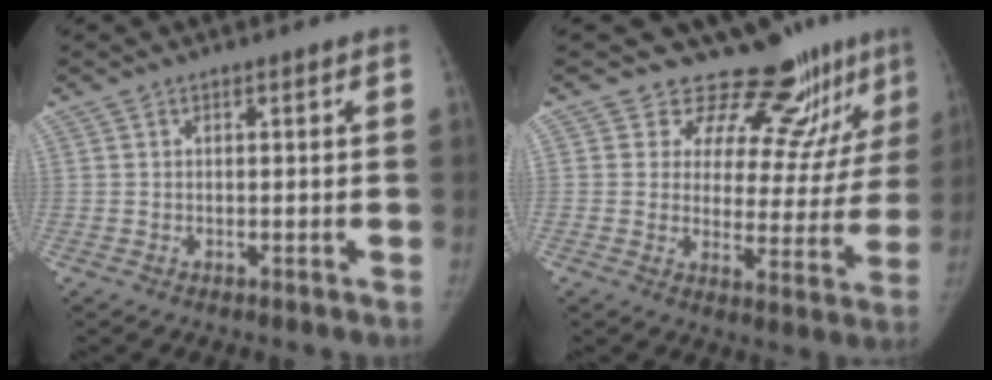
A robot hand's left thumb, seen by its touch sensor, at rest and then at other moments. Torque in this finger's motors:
{"motor_torque": [0.05, -0.05, -0.36, 0.16, -0.01]}